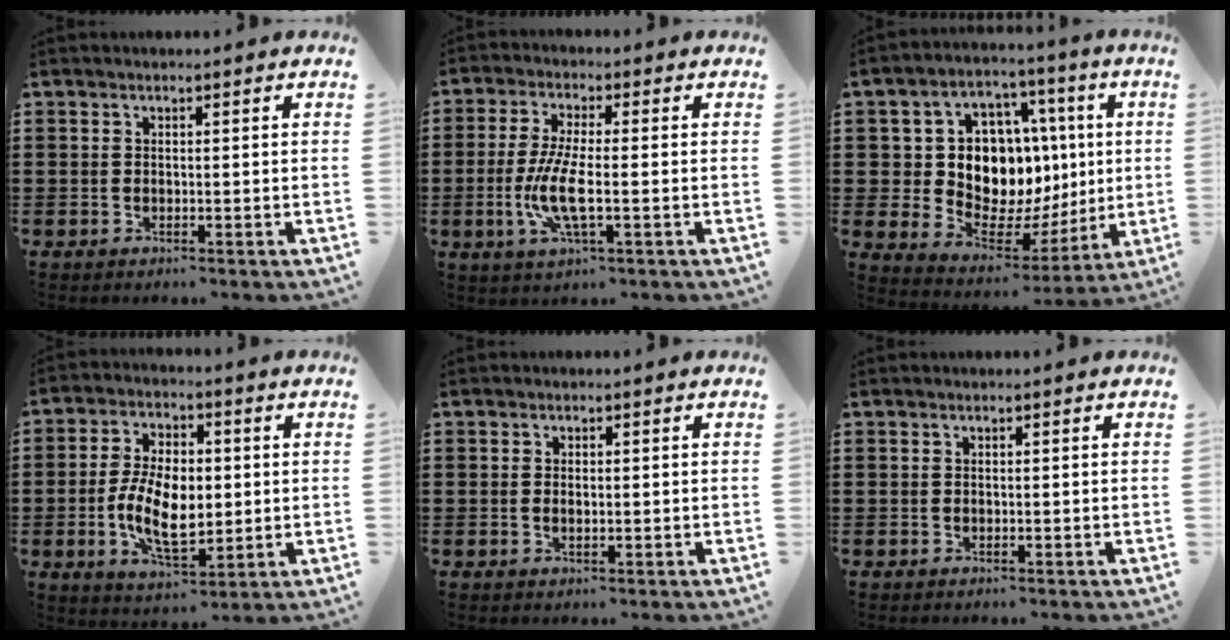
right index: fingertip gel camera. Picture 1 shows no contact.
{"total": 7.4, "force": [-1.7, 1.8, 7.0], "torque": [-0.153, -0.014, -0.039]}
{"total": 11.7, "force": [2.5, 9.6, 6.2], "torque": [-0.131, -0.014, 0.054]}
{"total": 9.9, "force": [-0.7, 5.3, 8.3], "torque": [-0.168, 0.005, -0.016]}
{"total": 1.0, "force": [-0.1, 0.5, 0.9], "torque": [-0.019, 0.001, -0.002]}
{"total": 0.0}